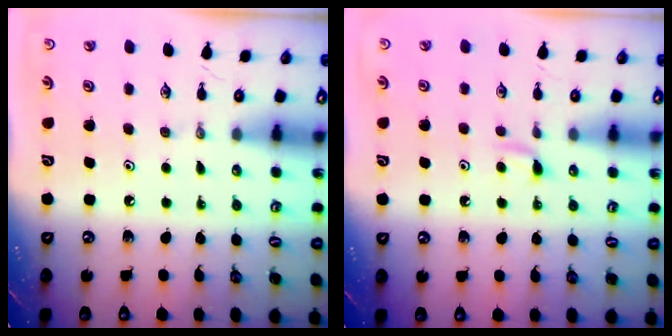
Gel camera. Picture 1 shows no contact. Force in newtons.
{"total": 3.9, "press": 3.9, "slide": 0.6}